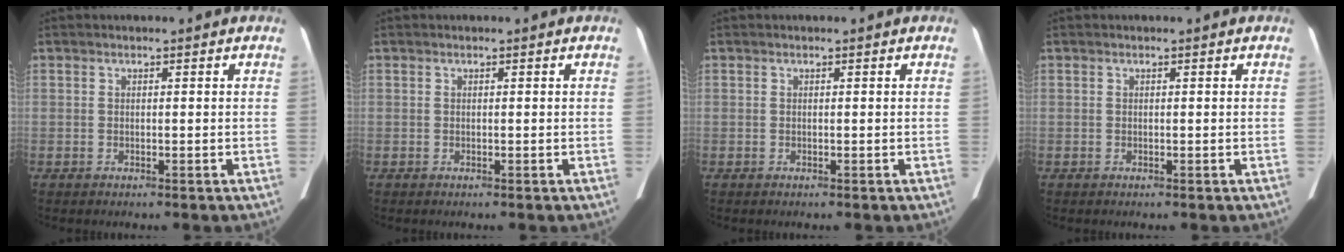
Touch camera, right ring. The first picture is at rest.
{"total": 0.0}
{"total": 0.0}
{"total": 0.0}